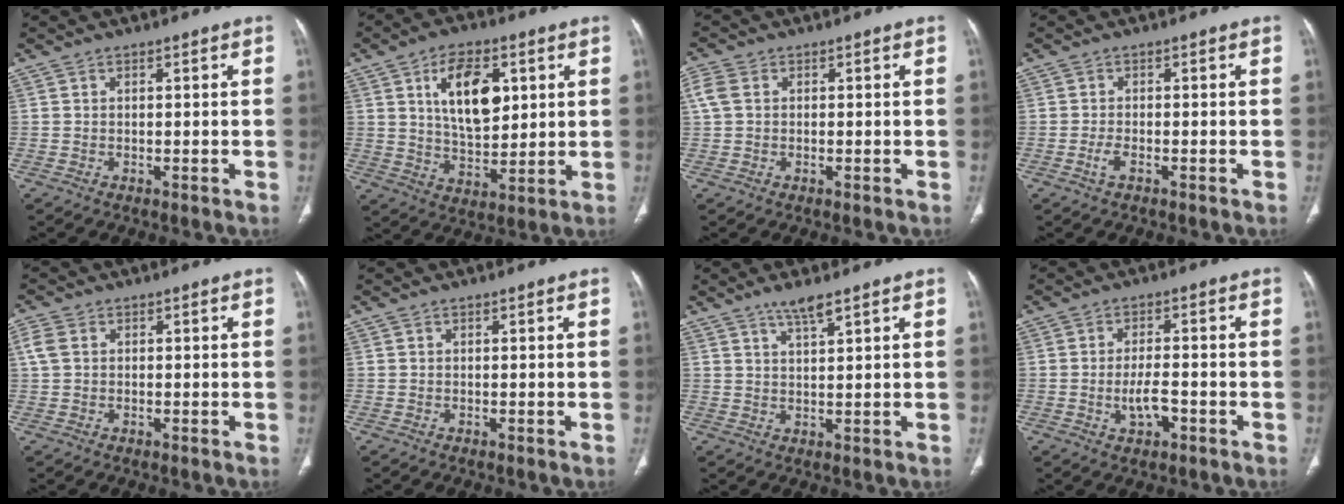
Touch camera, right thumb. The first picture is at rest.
{"total": 13.3, "force": [4.3, 7.4, 10.2], "torque": [-0.142, -0.017, 0.079]}
{"total": 3.5, "force": [0.6, 2.6, 2.1], "torque": [-0.061, 0.009, 0.009]}
{"total": 1.7, "force": [-0.8, 0.6, 1.4], "torque": [-0.033, 0.004, -0.016]}
{"total": 3.0, "force": [0.6, 2.3, 1.8], "torque": [-0.053, 0.007, 0.010]}
{"total": 0.0}
{"total": 3.7, "force": [2.7, 0.3, 2.6], "torque": [-0.053, -0.016, 0.054]}
{"total": 4.7, "force": [-1.6, 2.1, 3.9], "torque": [-0.068, 0.008, -0.026]}